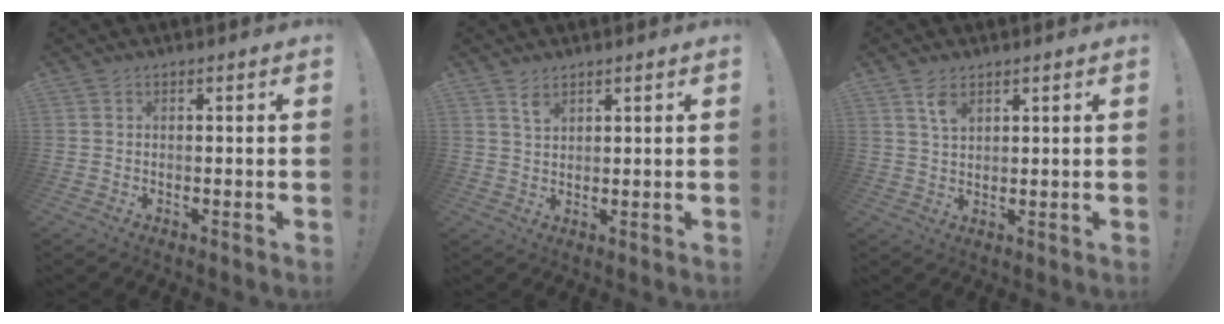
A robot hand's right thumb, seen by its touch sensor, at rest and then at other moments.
{"total": 3.1, "force": [2.4, 1.5, 1.4], "torque": [-0.009, -0.021, 0.040]}
{"total": 4.4, "force": [2.6, 2.1, 2.7], "torque": [-0.035, -0.015, 0.044]}